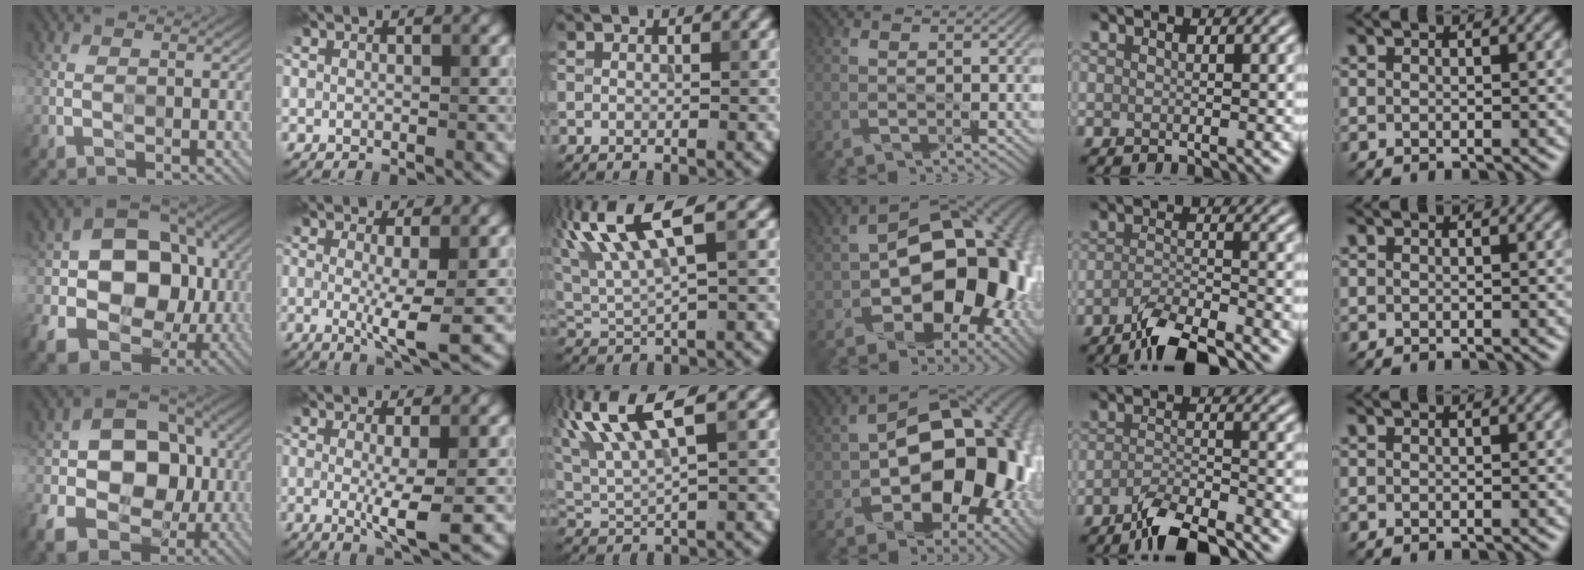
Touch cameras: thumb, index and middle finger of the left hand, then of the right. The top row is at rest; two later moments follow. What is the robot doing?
{"motion": "wipe", "object": "glasses"}